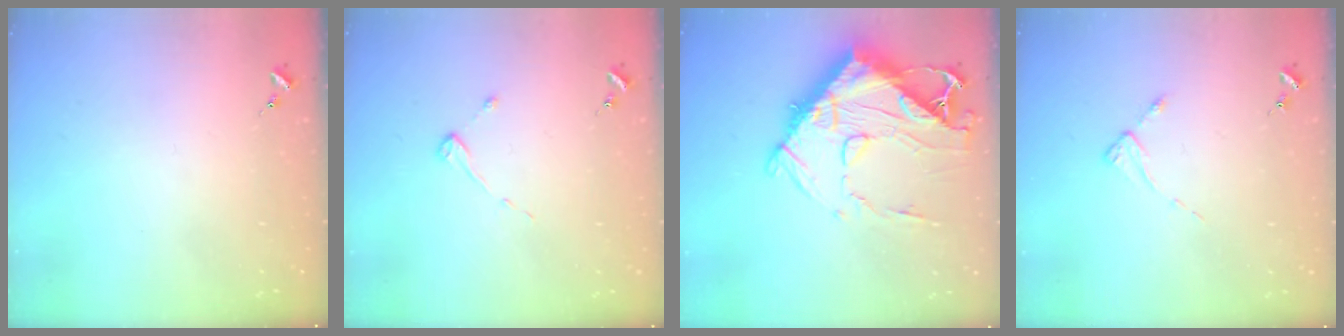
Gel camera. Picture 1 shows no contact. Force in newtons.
{"total": 2.9, "press": 2.8, "slide": 0.3}
{"total": 17.8, "press": 17.8, "slide": 1.5}
{"total": 2.3, "press": 2.3, "slide": 0.4}